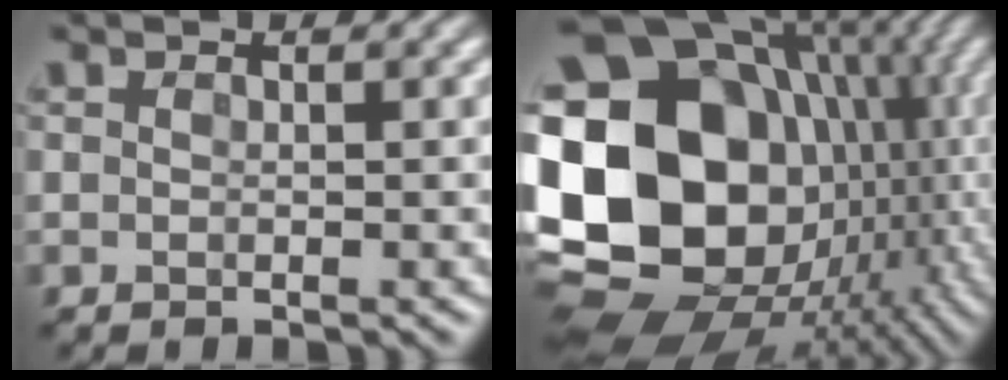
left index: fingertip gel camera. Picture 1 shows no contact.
{"total": 22.4, "force": [0.5, 17.9, 13.4], "torque": [-0.287, -0.009, 0.019]}